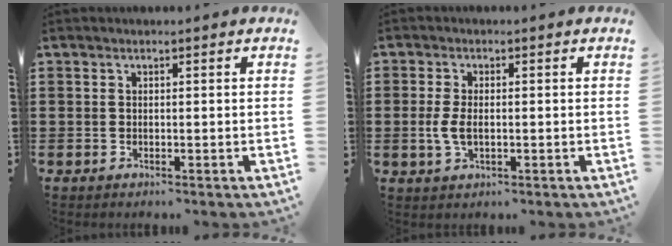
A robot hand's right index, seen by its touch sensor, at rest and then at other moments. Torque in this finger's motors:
{"motor_torque": [2.14, 0.00, 0.09, 0.14]}